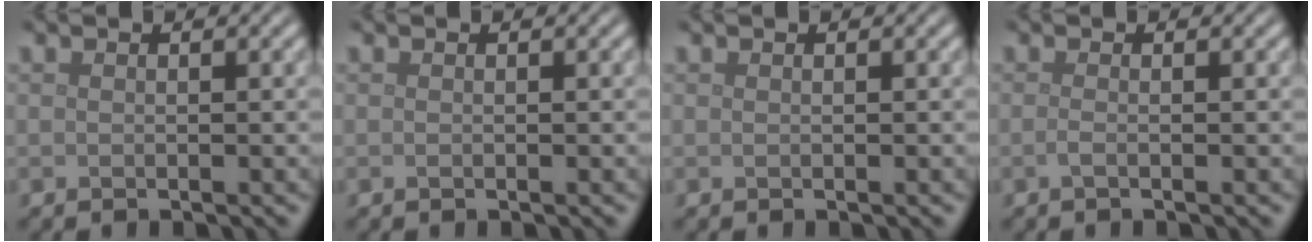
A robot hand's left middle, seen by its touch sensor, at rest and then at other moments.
{"total": 0.0}
{"total": 0.0}
{"total": 1.0, "force": [-0.3, 0.4, 0.9], "torque": [-0.013, -0.003, -0.009]}